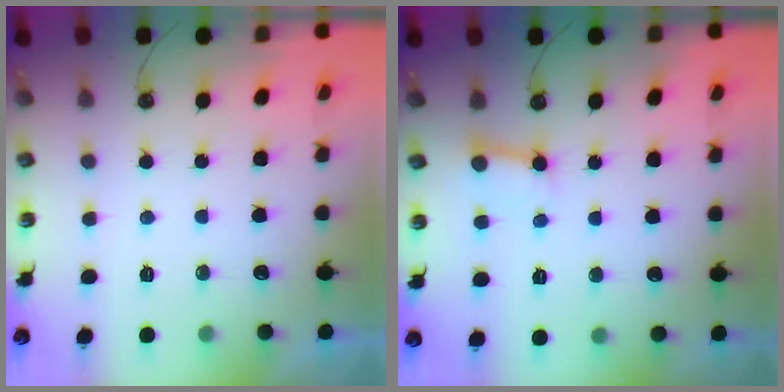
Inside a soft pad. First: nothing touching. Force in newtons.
{"total": 4.2, "press": 4.2, "slide": 0.5}